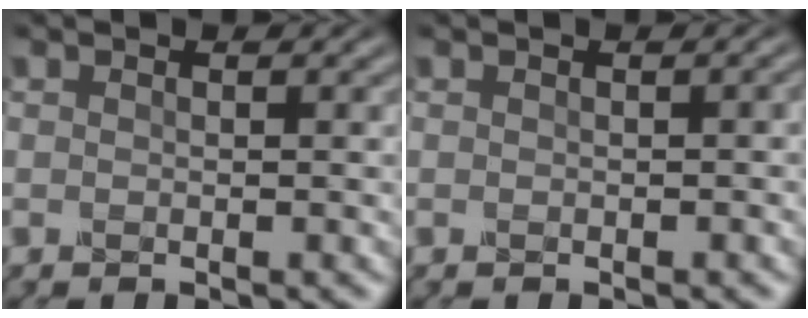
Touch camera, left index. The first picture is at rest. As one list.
[{"total": 1.5, "force": [-0.4, 0.8, 1.2], "torque": [0.000, 0.010, -0.010]}]